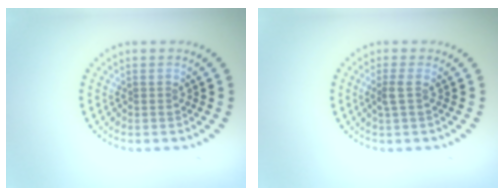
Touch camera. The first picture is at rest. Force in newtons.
{"total": 1.3, "press": 1.0, "slide": 0.7}